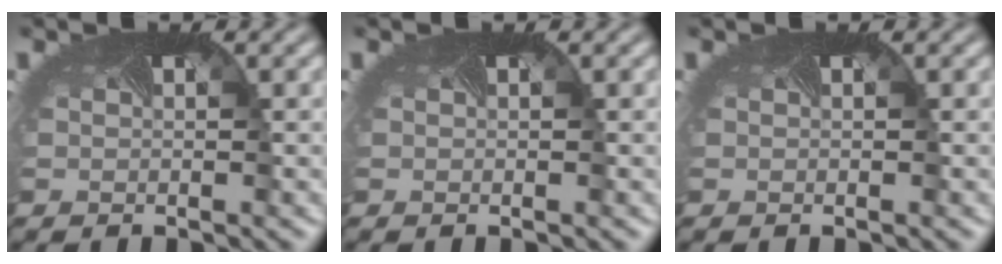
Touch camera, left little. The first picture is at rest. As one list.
[{"total": 0.0}, {"total": 0.0}]